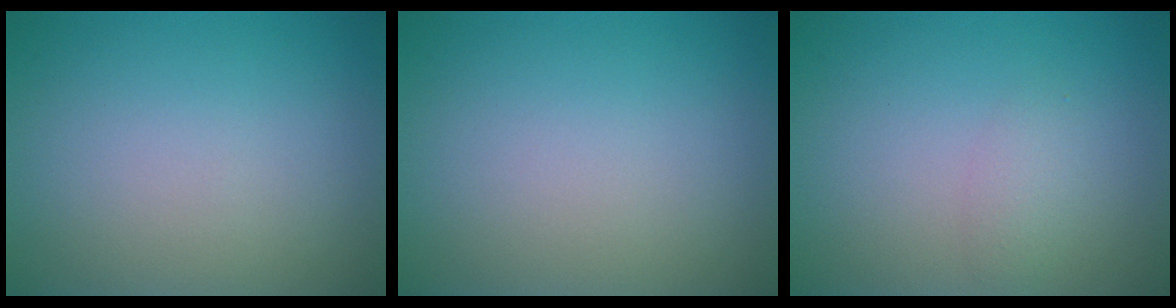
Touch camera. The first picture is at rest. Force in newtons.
{"total": 0.0}
{"total": 1.2, "press": 1.2, "slide": 0.1}